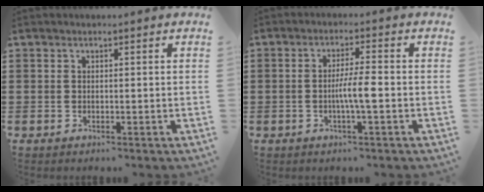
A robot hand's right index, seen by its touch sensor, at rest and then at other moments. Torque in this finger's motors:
{"motor_torque": [1.02, -0.71, 0.27, 0.12]}